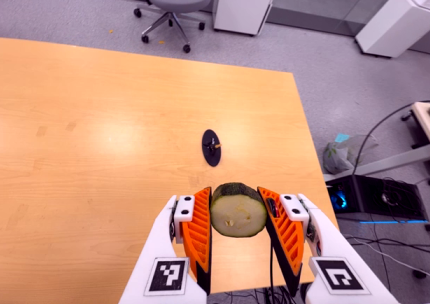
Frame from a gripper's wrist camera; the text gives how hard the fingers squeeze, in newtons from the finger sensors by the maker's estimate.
{"total": 11.1, "left": 10.0, "right": 12.2}